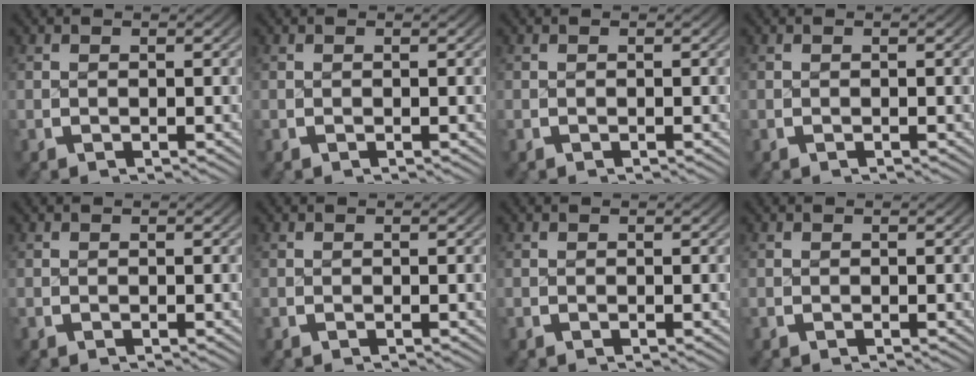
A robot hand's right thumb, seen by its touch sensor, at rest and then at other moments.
{"total": 0.0}
{"total": 0.0}
{"total": 0.0}
{"total": 0.0}
{"total": 0.0}
{"total": 0.0}
{"total": 0.0}